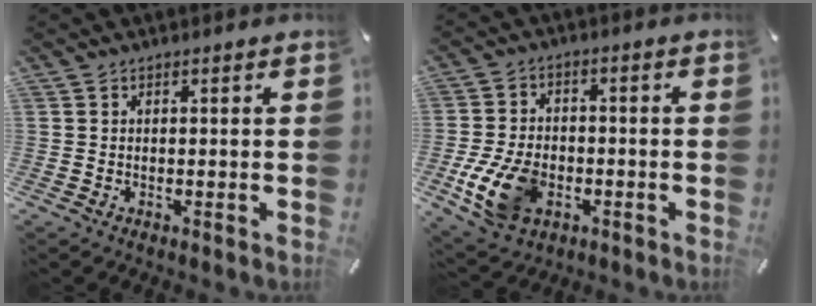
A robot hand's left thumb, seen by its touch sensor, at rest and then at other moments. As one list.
[{"total": 13.3, "force": [-4.2, 9.3, 8.6], "torque": [-0.181, 0.009, -0.071]}]